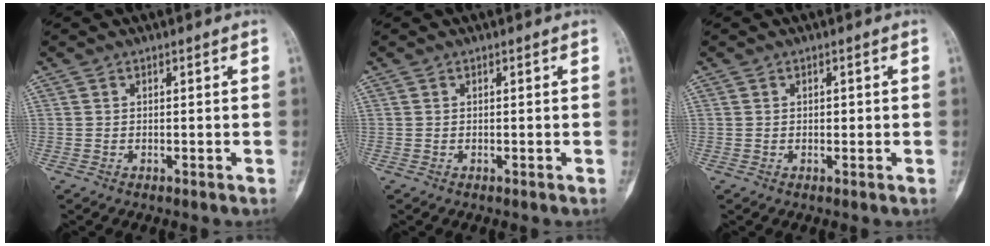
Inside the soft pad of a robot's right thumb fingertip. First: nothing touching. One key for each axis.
{"total": 0.0}
{"total": 0.9, "fx": 0.1, "fy": 0.6, "fz": 0.6, "tx": -0.007, "ty": 0.001, "tz": 0.003}